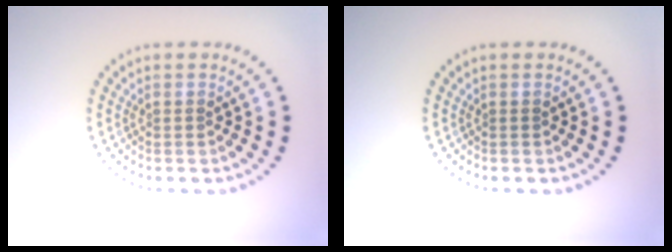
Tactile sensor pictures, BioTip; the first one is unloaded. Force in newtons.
{"total": 0.0}